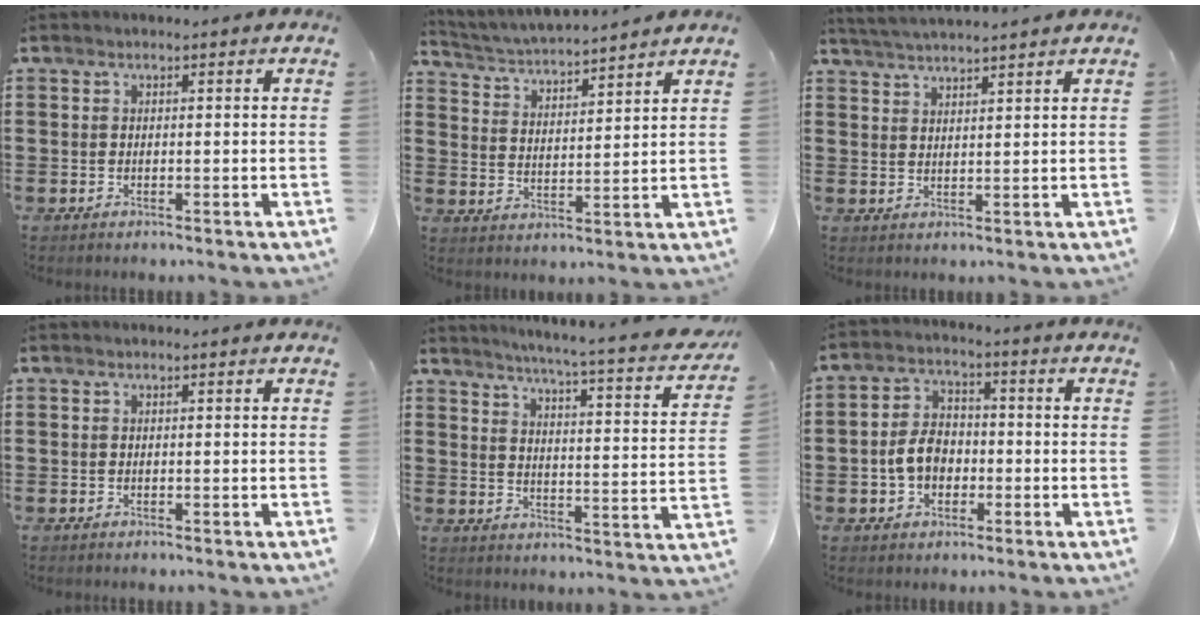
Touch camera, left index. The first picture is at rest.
{"total": 4.0, "force": [4.0, -0.4, 0.4], "torque": [-0.027, -0.028, 0.065]}
{"total": 3.0, "force": [2.9, -0.6, 0.2], "torque": [-0.014, -0.008, 0.054]}
{"total": 0.0}
{"total": 4.7, "force": [4.0, -1.0, 2.2], "torque": [-0.057, -0.044, 0.055]}
{"total": 5.8, "force": [-1.4, 4.3, 3.7], "torque": [-0.087, 0.008, -0.032]}